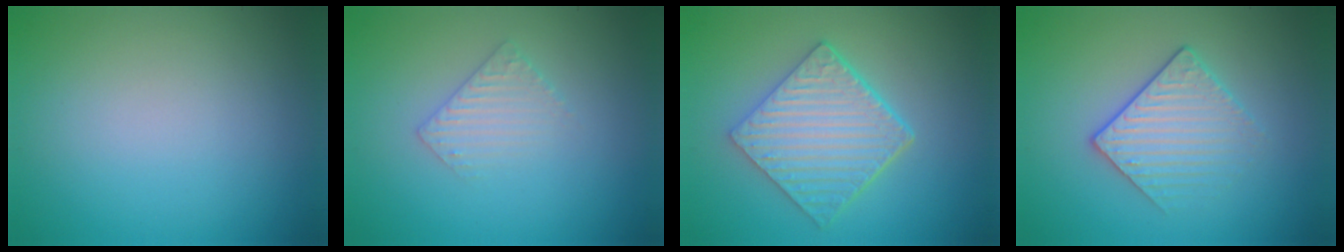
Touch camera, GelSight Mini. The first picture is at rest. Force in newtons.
{"total": 1.9, "press": 1.9, "slide": 0.5}
{"total": 5.9, "press": 4.6, "slide": 3.7}
{"total": 3.1, "press": 2.9, "slide": 1.2}